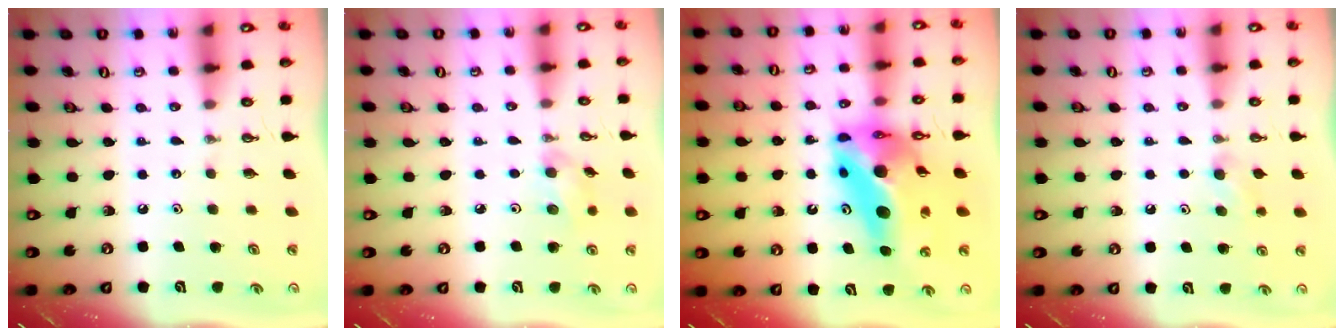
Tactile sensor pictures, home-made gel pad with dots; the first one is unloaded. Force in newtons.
{"total": 5.8, "press": 5.5, "slide": 2.0}
{"total": 20.4, "press": 18.9, "slide": 7.6}
{"total": 4.6, "press": 4.2, "slide": 1.8}